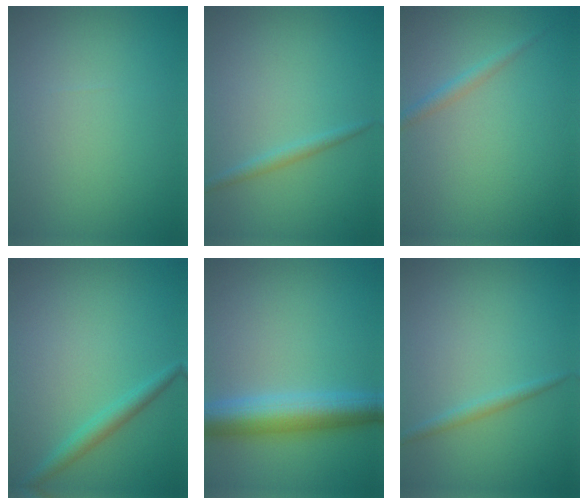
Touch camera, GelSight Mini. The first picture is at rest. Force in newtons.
{"total": 1.1, "press": 1.1, "slide": 0.0}
{"total": 1.3, "press": 1.3, "slide": 0.0}
{"total": 1.9, "press": 1.9, "slide": 0.1}
{"total": 6.1, "press": 6.1, "slide": 0.2}
{"total": 1.1, "press": 1.1, "slide": 0.0}